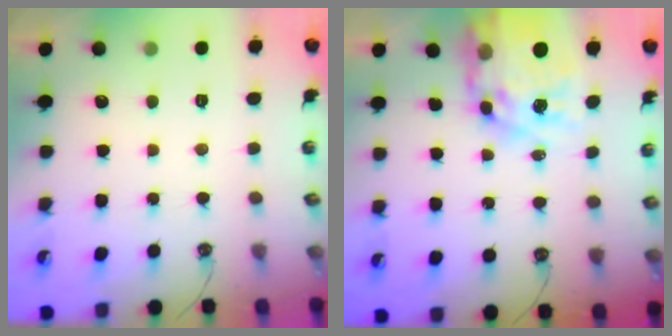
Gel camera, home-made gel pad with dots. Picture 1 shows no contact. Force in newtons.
{"total": 18.4, "press": 18.3, "slide": 1.8}